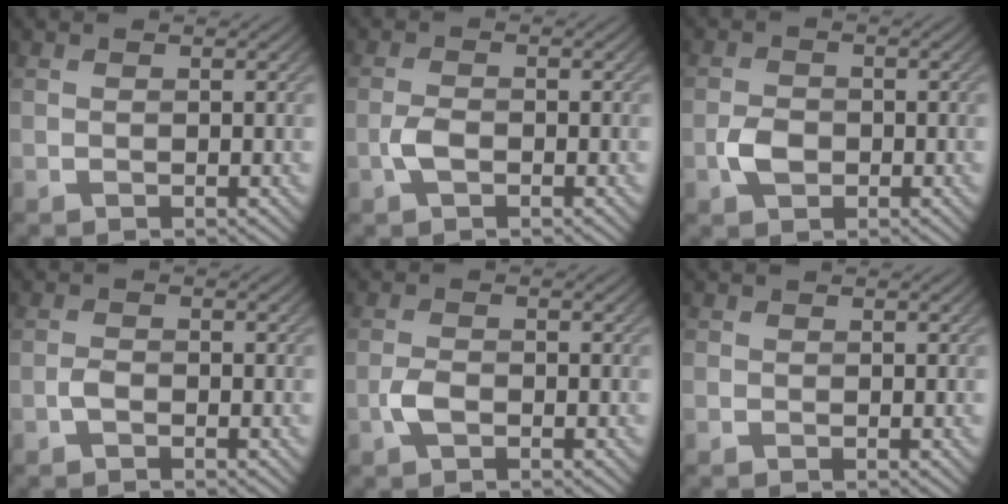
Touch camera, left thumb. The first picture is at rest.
{"total": 2.2, "force": [-1.0, 1.1, 1.7], "torque": [-0.035, 0.001, -0.023]}
{"total": 2.9, "force": [-1.0, 2.1, 1.7], "torque": [-0.035, -0.001, -0.023]}
{"total": 1.4, "force": [-0.9, 0.7, 0.9], "torque": [-0.018, 0.002, -0.020]}
{"total": 2.4, "force": [-1.1, 1.2, 1.7], "torque": [-0.037, 0.000, -0.027]}
{"total": 0.6, "force": [-0.3, 0.6, 0.0], "torque": [0.001, -0.004, -0.005]}